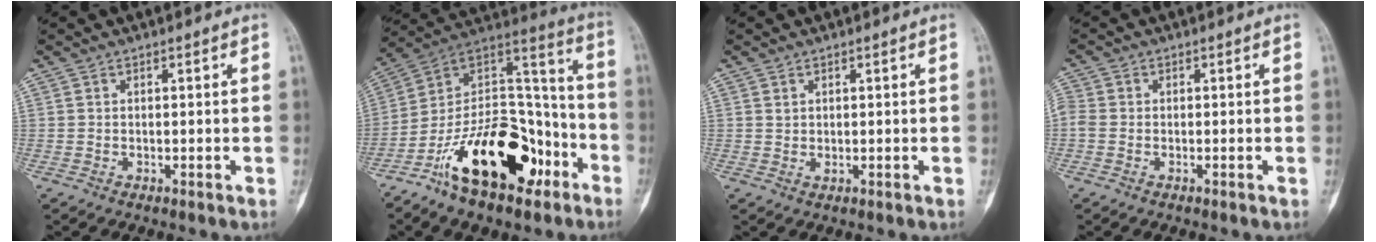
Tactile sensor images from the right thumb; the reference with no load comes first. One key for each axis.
{"total": 25.8, "fx": -12.2, "fy": 13.2, "fz": 18.5, "tx": -0.298, "ty": 0.085, "tz": -0.206}
{"total": 1.0, "fx": 0.5, "fy": 0.7, "fz": 0.6, "tx": -0.006, "ty": -0.005, "tz": 0.012}
{"total": 2.7, "fx": -0.2, "fy": 2.1, "fz": 1.7, "tx": -0.048, "ty": 0.003, "tz": -0.011}